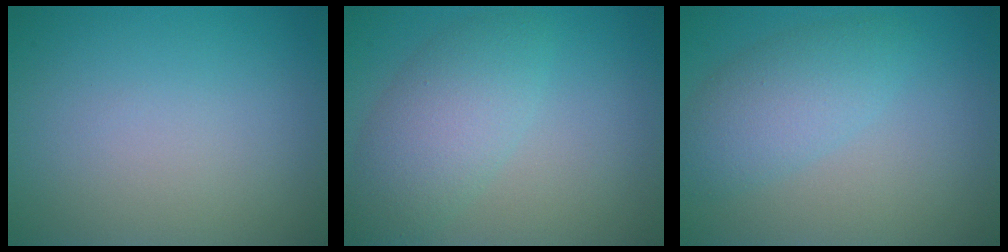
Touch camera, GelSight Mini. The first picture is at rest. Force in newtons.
{"total": 4.7, "press": 4.7, "slide": 0.2}
{"total": 3.9, "press": 3.9, "slide": 0.2}